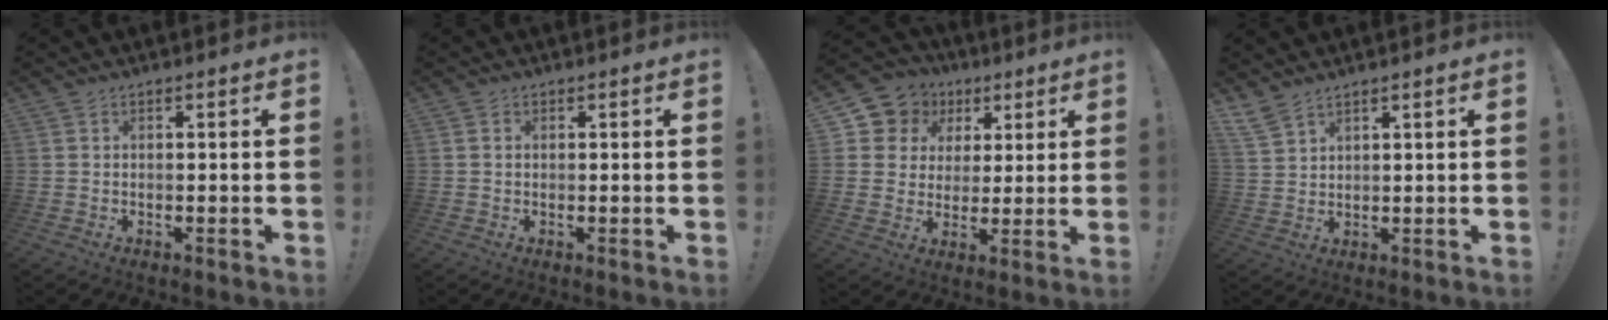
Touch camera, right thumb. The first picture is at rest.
{"total": 0.5, "force": [0.0, 0.5, 0.2], "torque": [-0.005, 0.004, 0.001]}
{"total": 9.6, "force": [3.8, 8.5, 2.2], "torque": [-0.039, -0.024, 0.079]}
{"total": 5.4, "force": [4.5, 1.7, 2.5], "torque": [-0.051, -0.024, 0.089]}